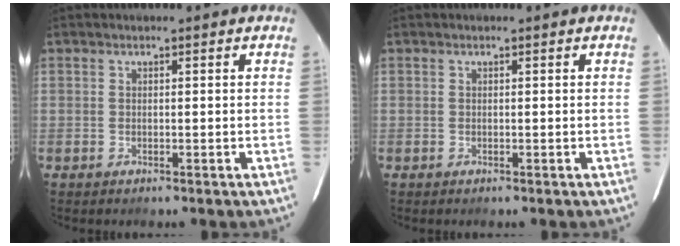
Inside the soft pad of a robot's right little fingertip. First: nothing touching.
{"total": 0.0}